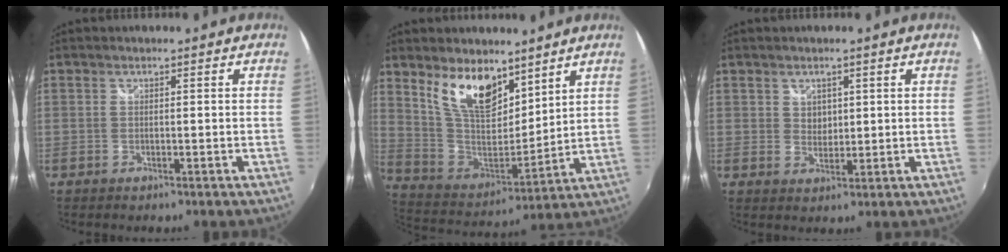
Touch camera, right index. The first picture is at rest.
{"total": 14.1, "force": [8.9, 6.7, 8.7], "torque": [-0.168, -0.001, 0.178]}
{"total": 2.4, "force": [1.0, 2.0, 0.7], "torque": [-0.005, 0.002, 0.018]}